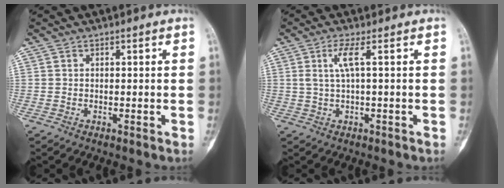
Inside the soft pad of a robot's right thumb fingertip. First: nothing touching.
{"total": 3.4, "force": [0.8, 0.1, 3.3], "torque": [-0.089, 0.006, 0.021]}